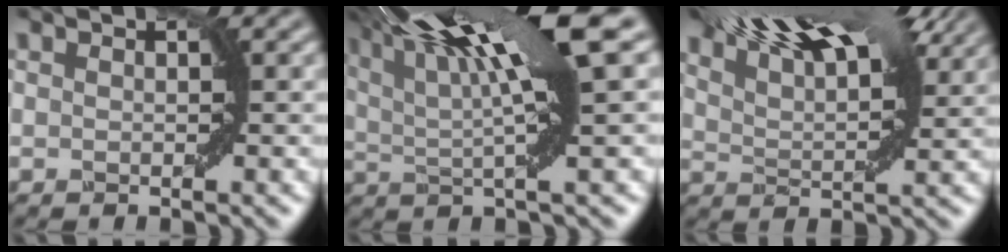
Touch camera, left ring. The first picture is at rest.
{"total": 13.6, "force": [6.0, 2.5, 11.9], "torque": [-0.177, 0.023, 0.096]}
{"total": 13.4, "force": [9.3, 3.9, 8.8], "torque": [-0.138, 0.051, 0.116]}